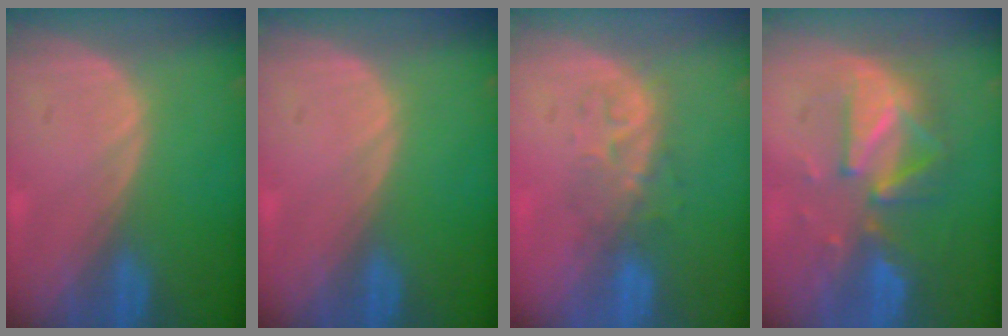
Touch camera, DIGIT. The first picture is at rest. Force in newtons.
{"total": 0.0}
{"total": 4.6, "press": 4.5, "slide": 1.1}
{"total": 8.2, "press": 8.2, "slide": 0.4}